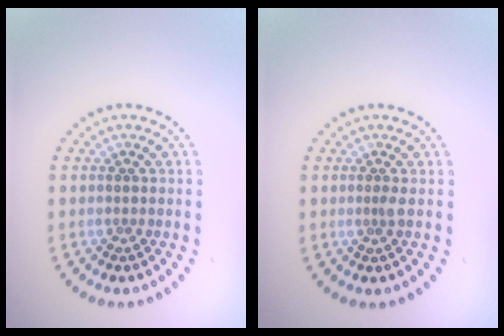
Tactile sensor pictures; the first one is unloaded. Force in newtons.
{"total": 0.7, "press": 0.4, "slide": 0.6}